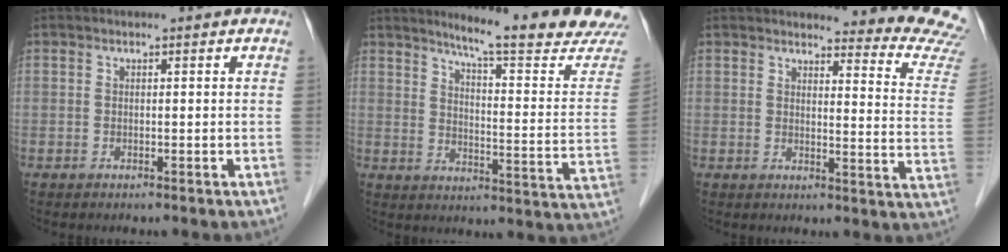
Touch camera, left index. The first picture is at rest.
{"total": 18.3, "force": [16.4, -1.1, 8.1], "torque": [-0.115, -0.091, 0.198]}
{"total": 15.3, "force": [15.2, -0.1, 1.9], "torque": [0.005, -0.142, 0.135]}